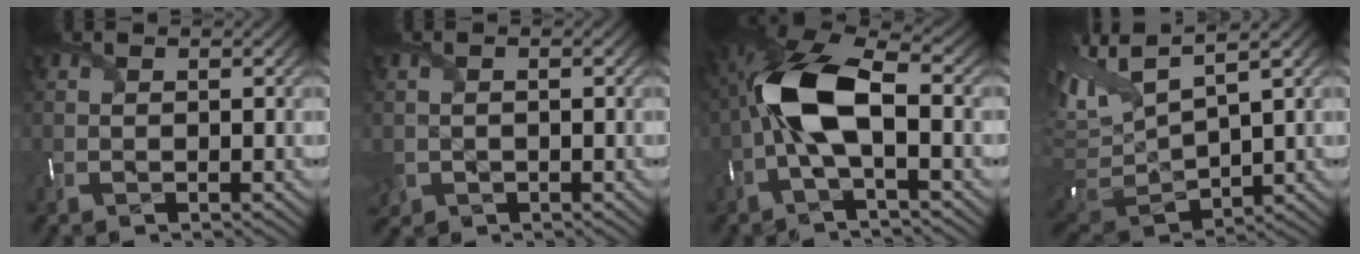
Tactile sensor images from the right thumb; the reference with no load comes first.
{"total": 1.6, "force": [-0.5, 1.4, 0.6], "torque": [-0.018, -0.008, -0.006]}
{"total": 11.0, "force": [-0.9, 4.6, 9.9], "torque": [-0.208, 0.020, -0.027]}
{"total": 10.2, "force": [5.0, 3.3, 8.2], "torque": [-0.211, 0.007, 0.095]}